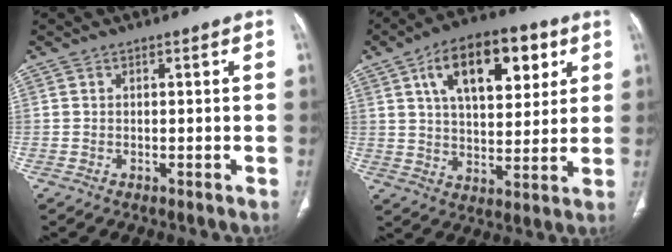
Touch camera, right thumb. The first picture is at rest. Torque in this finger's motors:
{"motor_torque": [0.98, 4.02, 1.47, 0.35, 0.14]}